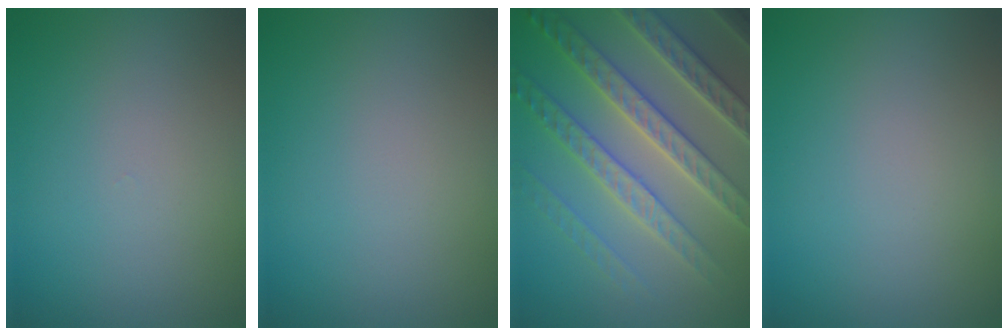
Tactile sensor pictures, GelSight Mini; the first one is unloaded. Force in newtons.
{"total": 0.0}
{"total": 7.1, "press": 6.9, "slide": 1.8}
{"total": 0.0}